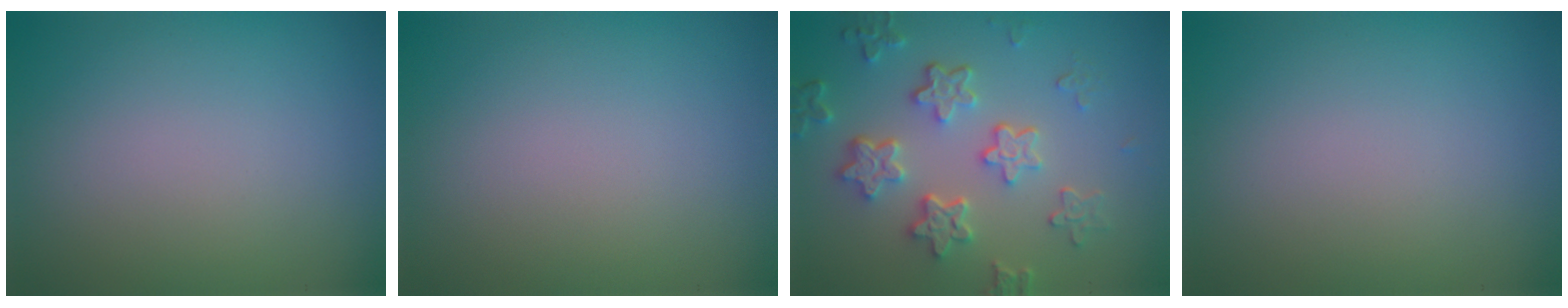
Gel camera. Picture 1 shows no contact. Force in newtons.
{"total": 0.0}
{"total": 5.3, "press": 4.2, "slide": 3.3}
{"total": 0.0}